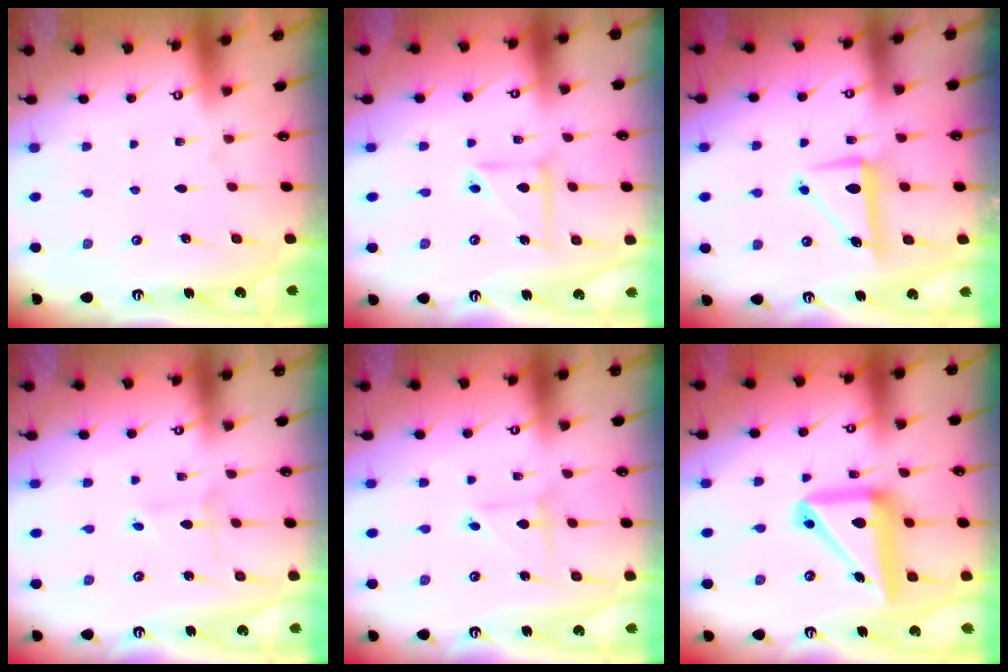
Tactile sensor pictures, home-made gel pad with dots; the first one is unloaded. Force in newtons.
{"total": 6.5, "press": 6.4, "slide": 1.5}
{"total": 7.3, "press": 7.3, "slide": 1.0}
{"total": 2.0, "press": 2.0, "slide": 0.1}
{"total": 2.2, "press": 2.2, "slide": 0.1}
{"total": 16.8, "press": 16.7, "slide": 2.1}